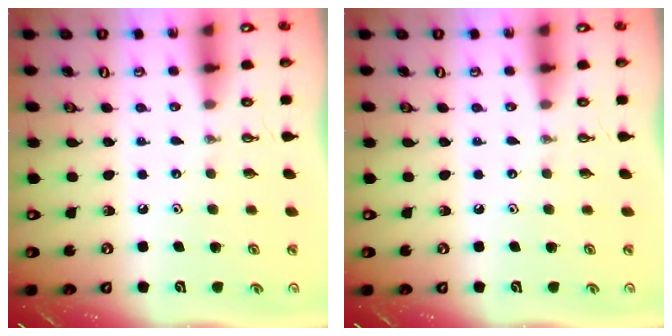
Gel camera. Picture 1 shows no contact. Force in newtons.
{"total": 0.0}